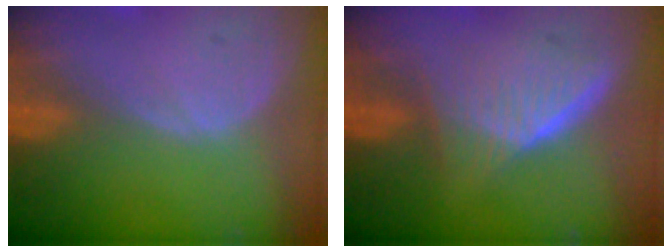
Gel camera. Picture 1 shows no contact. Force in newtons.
{"total": 6.5, "press": 6.0, "slide": 2.6}